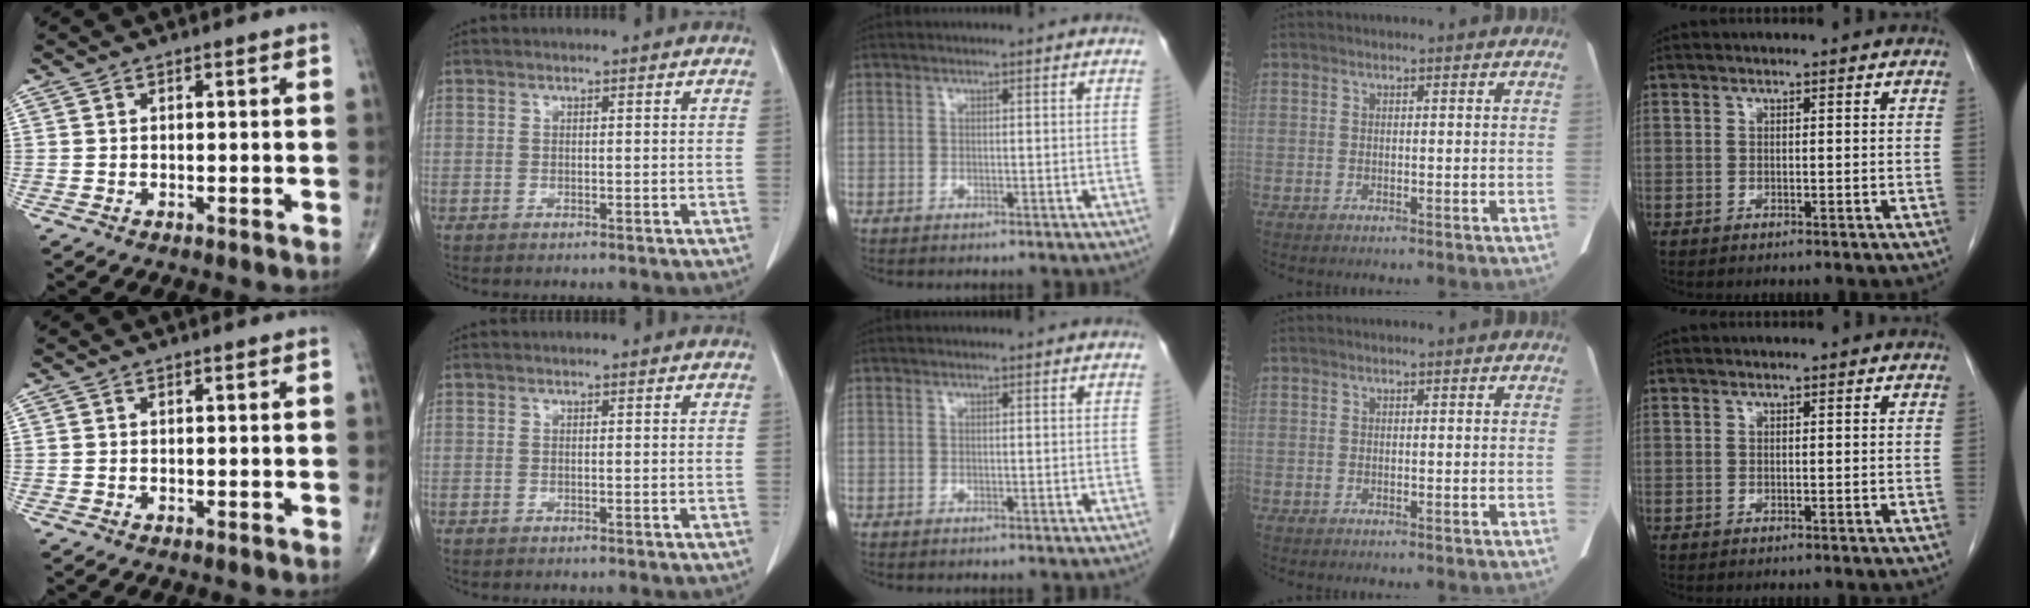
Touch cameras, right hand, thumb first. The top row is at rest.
{}